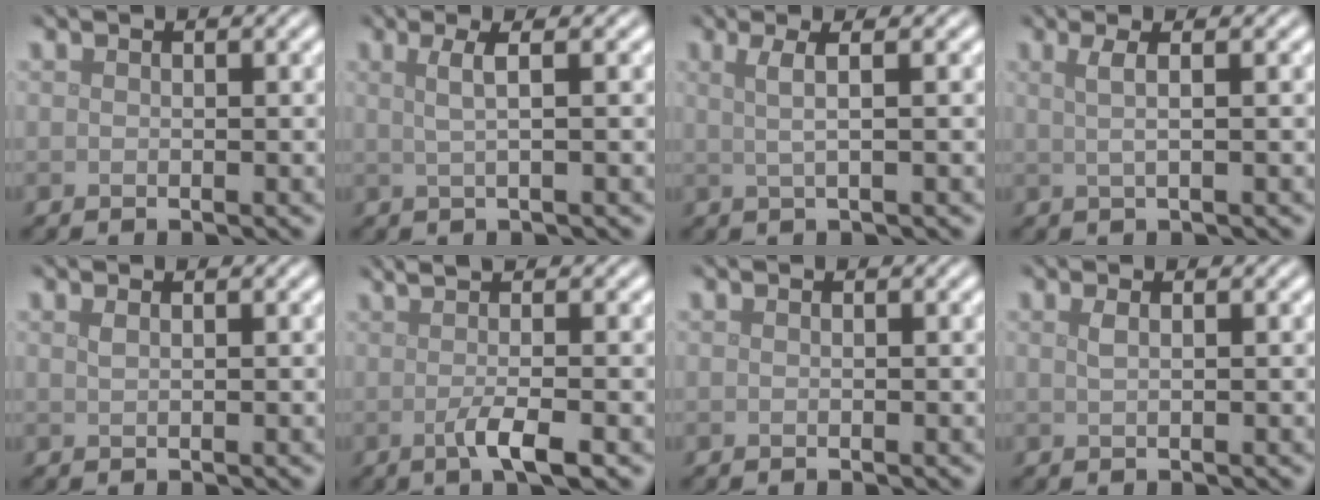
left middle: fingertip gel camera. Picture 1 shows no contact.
{"total": 2.4, "force": [0.6, 0.7, 2.3], "torque": [-0.038, 0.004, 0.005]}
{"total": 2.8, "force": [0.9, 0.8, 2.5], "torque": [-0.041, 0.003, 0.001]}
{"total": 2.5, "force": [0.9, 0.8, 2.2], "torque": [-0.033, 0.000, -0.001]}
{"total": 0.8, "force": [0.4, 0.3, 0.6], "torque": [-0.006, 0.003, 0.006]}
{"total": 4.7, "force": [-0.1, 1.2, 4.6], "torque": [-0.063, 0.004, -0.005]}
{"total": 0.0}
{"total": 1.1, "force": [0.4, 0.5, 1.0], "torque": [-0.012, 0.004, 0.005]}